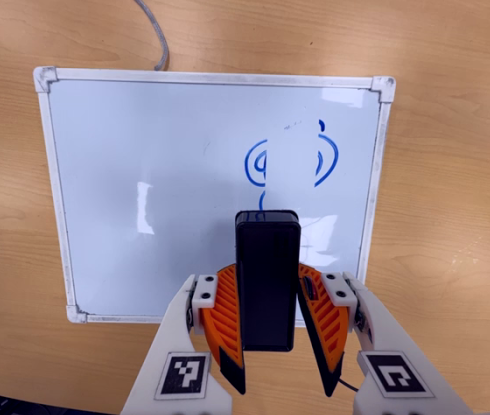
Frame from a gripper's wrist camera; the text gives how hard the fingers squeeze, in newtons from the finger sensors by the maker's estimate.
{"total": 6.3, "left": 5.6, "right": 6.9}